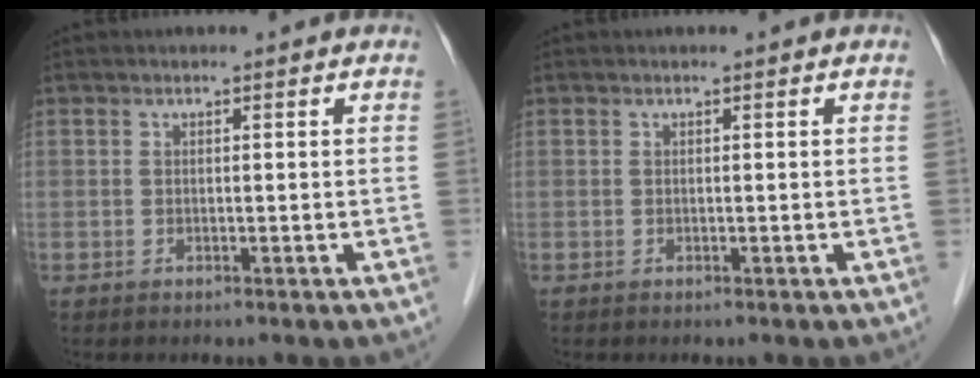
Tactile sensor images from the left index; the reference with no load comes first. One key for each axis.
{"total": 0.0}